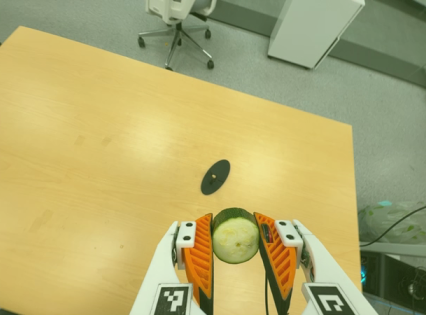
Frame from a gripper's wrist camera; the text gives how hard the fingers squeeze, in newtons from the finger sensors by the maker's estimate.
{"total": 12.1, "left": 11.0, "right": 13.3}